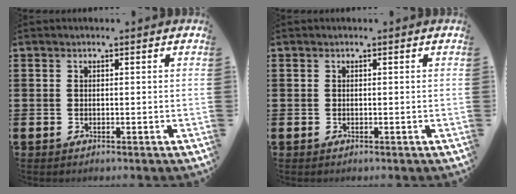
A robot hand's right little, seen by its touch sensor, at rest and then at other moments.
{"total": 0.0}